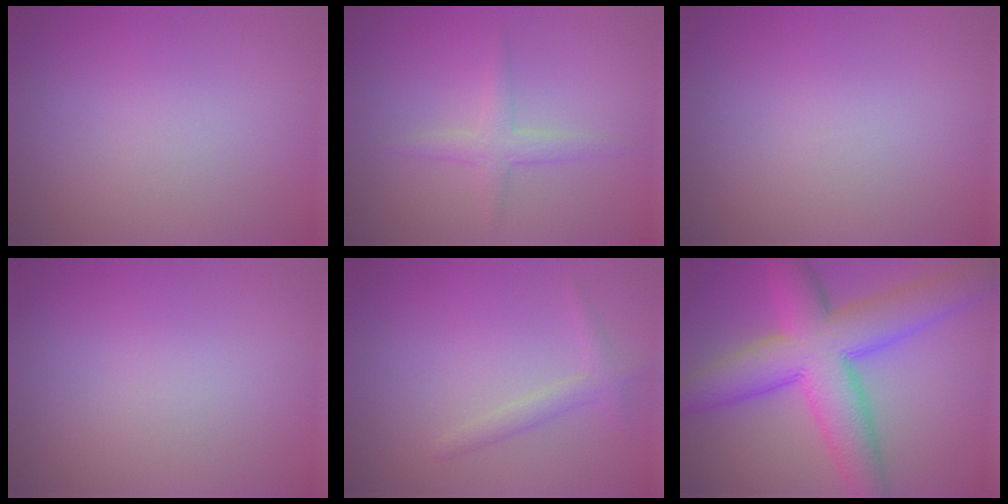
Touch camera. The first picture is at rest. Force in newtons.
{"total": 1.9, "press": 1.9, "slide": 0.1}
{"total": 0.0}
{"total": 0.0}
{"total": 1.5, "press": 1.5, "slide": 0.0}
{"total": 10.9, "press": 10.9, "slide": 0.2}